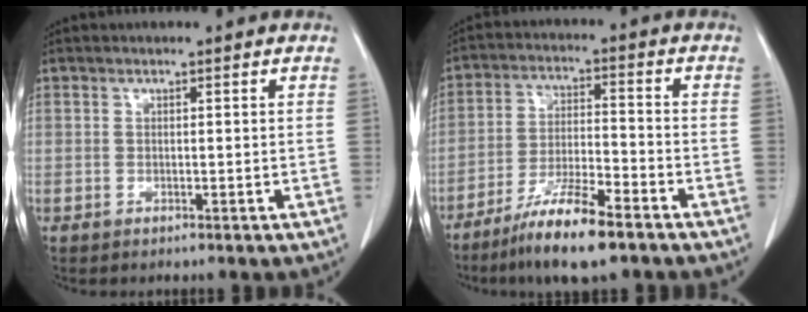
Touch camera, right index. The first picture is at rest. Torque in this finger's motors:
{"motor_torque": [0.64, -0.69, 0.56, 0.15]}